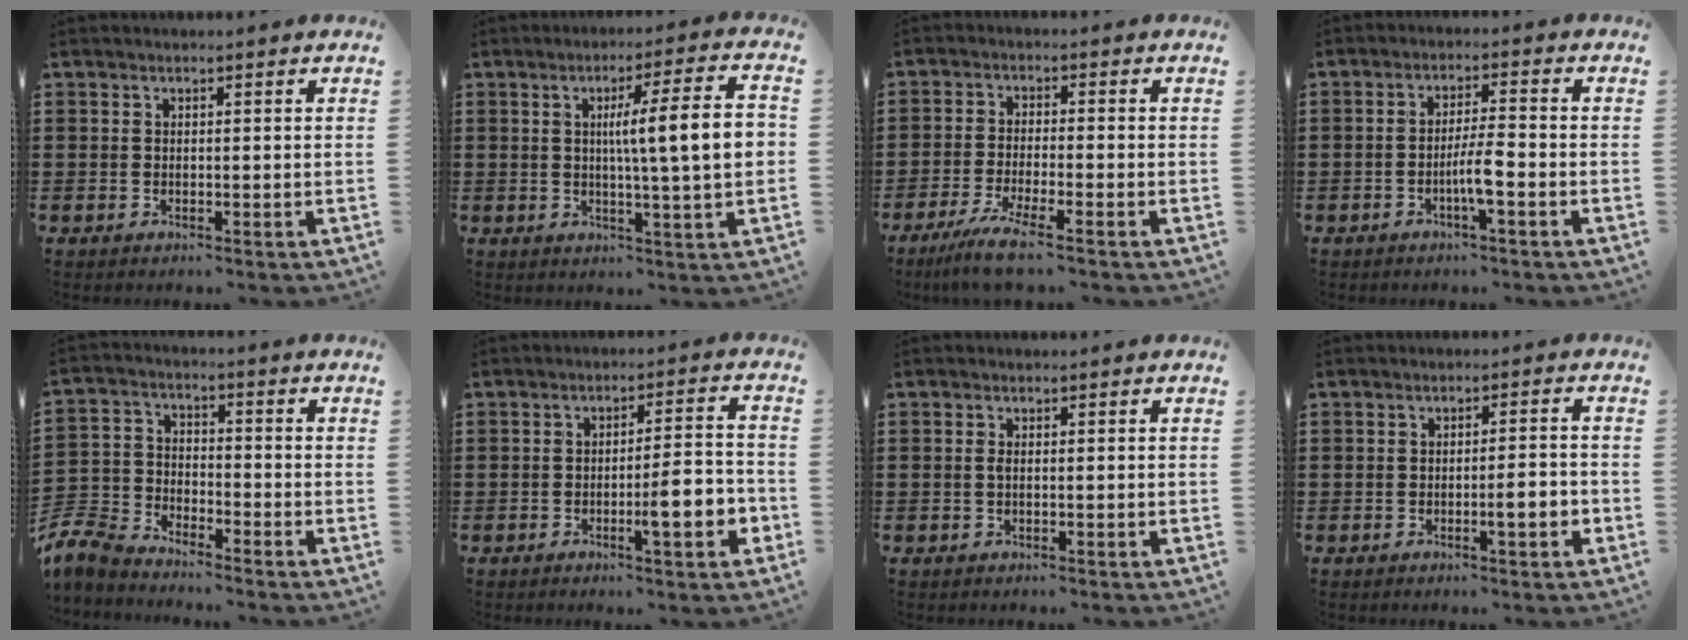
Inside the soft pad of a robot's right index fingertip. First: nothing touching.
{"total": 10.5, "force": [1.0, 0.8, 10.5], "torque": [-0.172, -0.002, 0.008]}
{"total": 5.6, "force": [-4.3, -0.2, 3.7], "torque": [-0.094, -0.028, -0.086]}
{"total": 4.5, "force": [-1.8, 0.3, 4.1], "torque": [-0.086, -0.006, -0.039]}
{"total": 6.3, "force": [-6.0, 1.4, 1.1], "torque": [-0.052, -0.002, -0.128]}
{"total": 7.3, "force": [-2.6, 1.3, 6.7], "torque": [-0.098, -0.005, -0.043]}
{"total": 0.7, "force": [-0.1, 0.1, 0.7], "torque": [-0.014, -0.003, -0.002]}
{"total": 3.8, "force": [-1.2, 0.4, 3.5], "torque": [-0.051, -0.003, -0.024]}